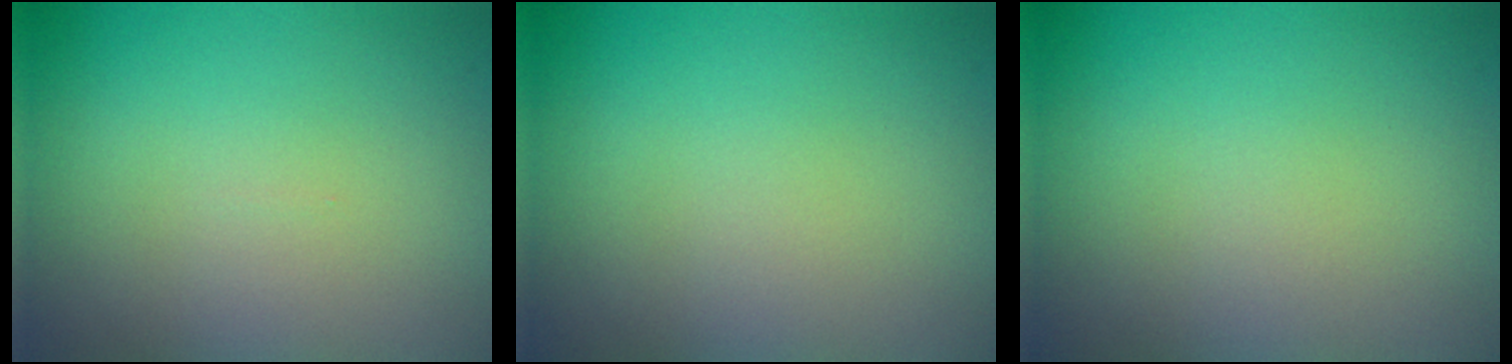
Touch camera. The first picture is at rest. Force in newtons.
{"total": 0.0}
{"total": 0.0}